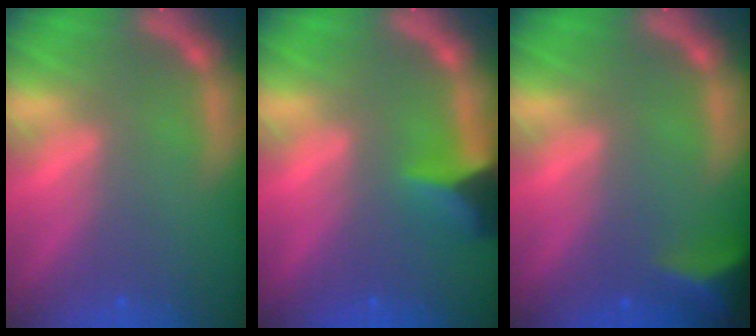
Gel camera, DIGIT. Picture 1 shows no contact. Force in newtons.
{"total": 4.0}
{"total": 4.5}